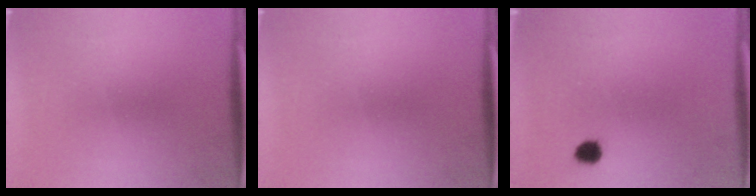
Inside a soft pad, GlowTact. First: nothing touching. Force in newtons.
{"total": 0.0}
{"total": 2.5}